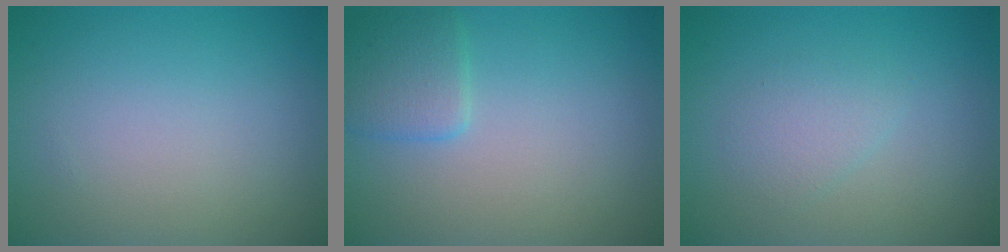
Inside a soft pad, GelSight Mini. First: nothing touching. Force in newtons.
{"total": 2.3, "press": 2.3, "slide": 0.1}
{"total": 1.6, "press": 1.6, "slide": 0.1}